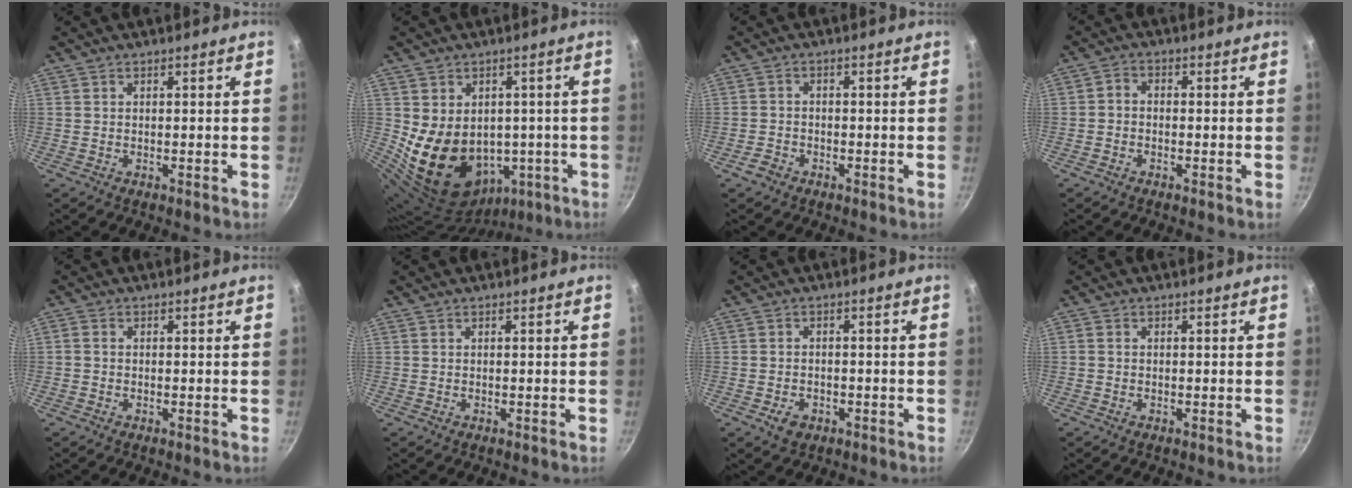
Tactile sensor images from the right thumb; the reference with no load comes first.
{"total": 13.9, "force": [-1.0, 11.2, 8.1], "torque": [-0.105, 0.003, 0.019]}
{"total": 2.5, "force": [-1.7, 1.6, 0.8], "torque": [-0.016, 0.019, -0.032]}
{"total": 2.1, "force": [-1.0, 1.5, 1.1], "torque": [-0.024, 0.016, -0.026]}
{"total": 1.0, "force": [-0.4, 0.8, 0.5], "torque": [-0.011, 0.004, -0.009]}
{"total": 0.0}
{"total": 3.7, "force": [-1.7, 2.6, 1.9], "torque": [-0.031, 0.012, -0.024]}
{"total": 0.6, "force": [-0.2, 0.5, 0.2], "torque": [-0.003, 0.002, -0.006]}